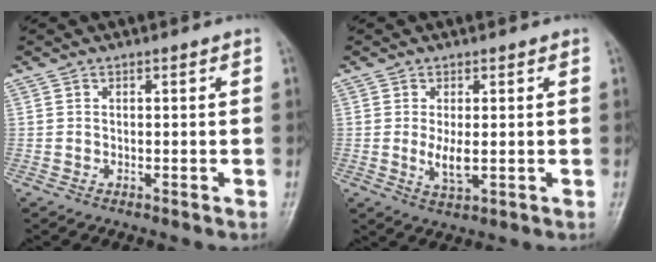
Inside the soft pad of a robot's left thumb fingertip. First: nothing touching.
{"total": 4.4, "force": [0.1, 1.8, 4.0], "torque": [-0.068, -0.012, 0.007]}